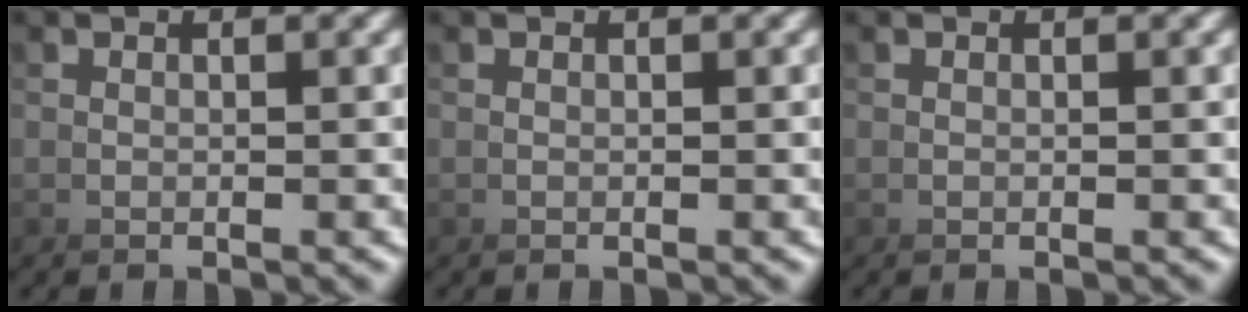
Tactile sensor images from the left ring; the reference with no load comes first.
{"total": 0.0}
{"total": 0.0}